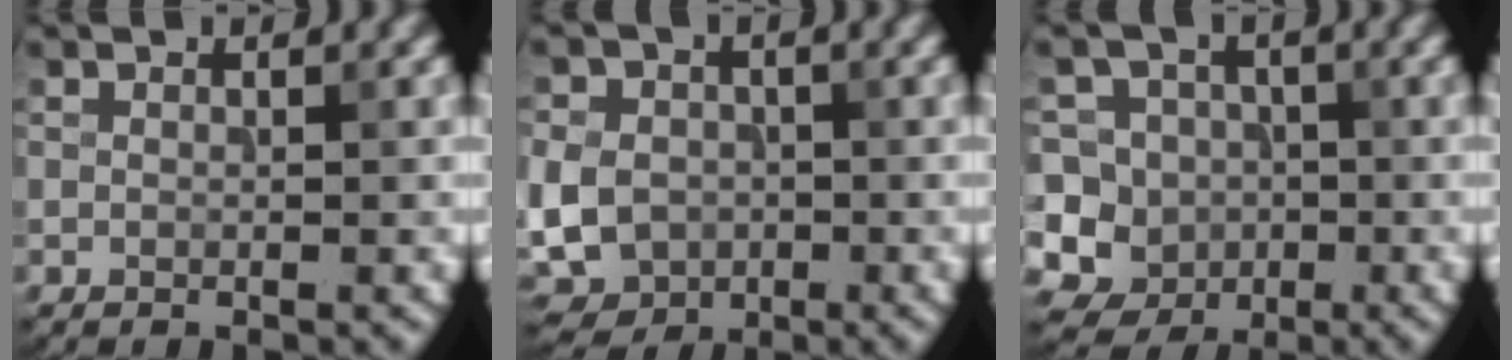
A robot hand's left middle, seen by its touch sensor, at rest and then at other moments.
{"total": 7.9, "force": [-1.5, 6.8, 3.9], "torque": [-0.092, -0.017, -0.052]}
{"total": 10.6, "force": [-0.7, 10.0, 3.7], "torque": [-0.088, 0.038, -0.050]}